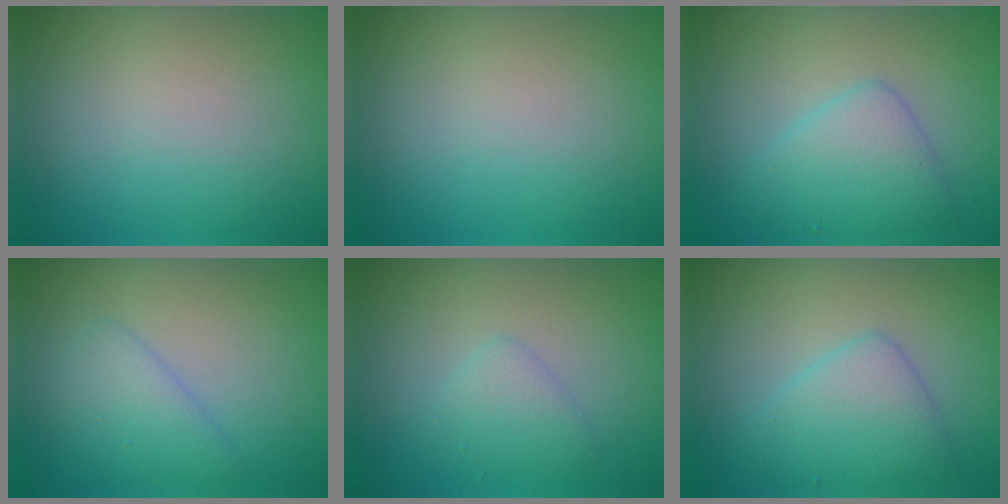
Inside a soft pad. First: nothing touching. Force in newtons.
{"total": 0.0}
{"total": 3.8, "press": 3.8, "slide": 0.1}
{"total": 3.0, "press": 3.0, "slide": 0.2}
{"total": 1.8, "press": 1.8, "slide": 0.1}
{"total": 3.8, "press": 3.8, "slide": 0.1}